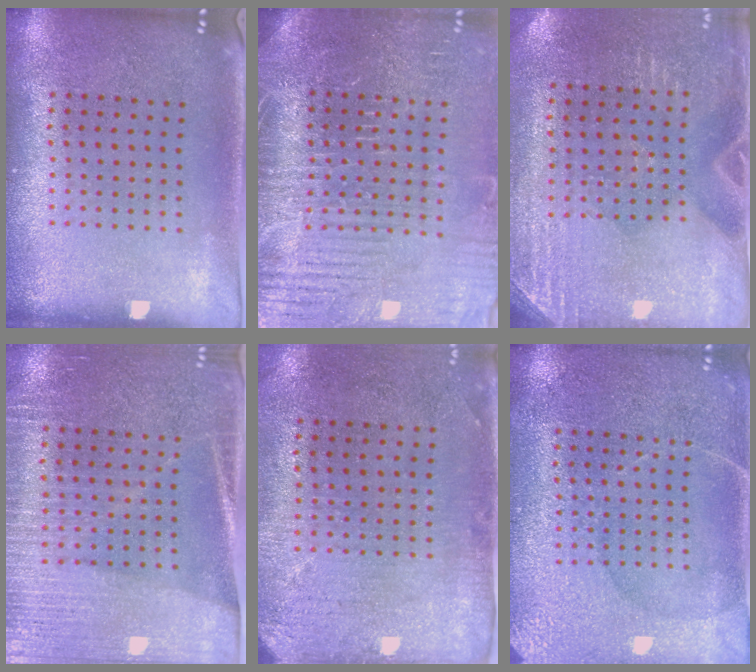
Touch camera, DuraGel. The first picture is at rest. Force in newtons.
{"total": 4.1, "press": 3.7, "slide": 1.6}
{"total": 2.8, "press": 2.6, "slide": 1.2}
{"total": 3.3, "press": 2.9, "slide": 1.4}
{"total": 2.9, "press": 2.4, "slide": 1.7}
{"total": 4.3, "press": 4.3, "slide": 0.6}